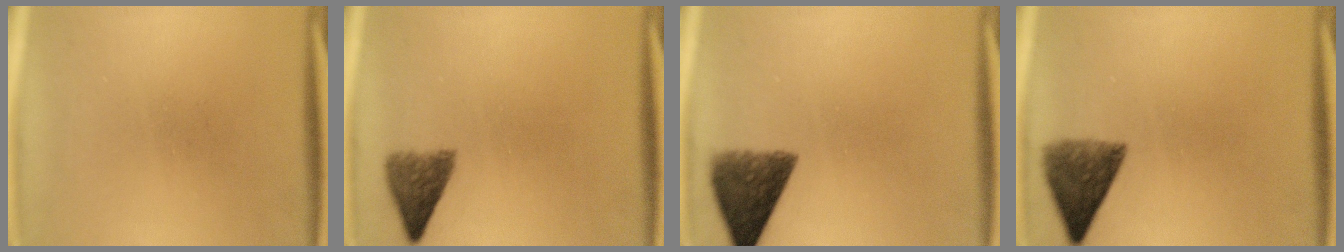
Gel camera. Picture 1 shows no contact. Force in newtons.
{"total": 4.1}
{"total": 8.3}
{"total": 6.9}